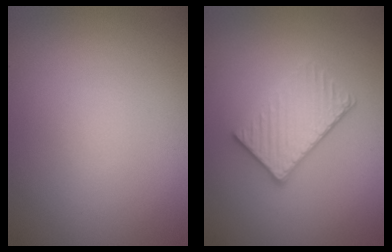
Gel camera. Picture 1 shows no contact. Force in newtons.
{"total": 3.8, "press": 3.2, "slide": 2.0}